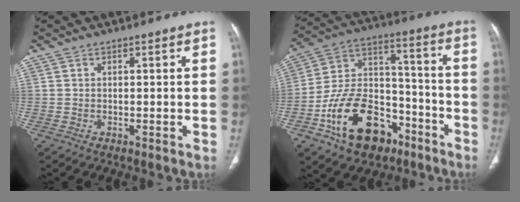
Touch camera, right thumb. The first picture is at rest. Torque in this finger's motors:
{"motor_torque": [0.54, 0.63, 1.90, -0.89, 0.19]}